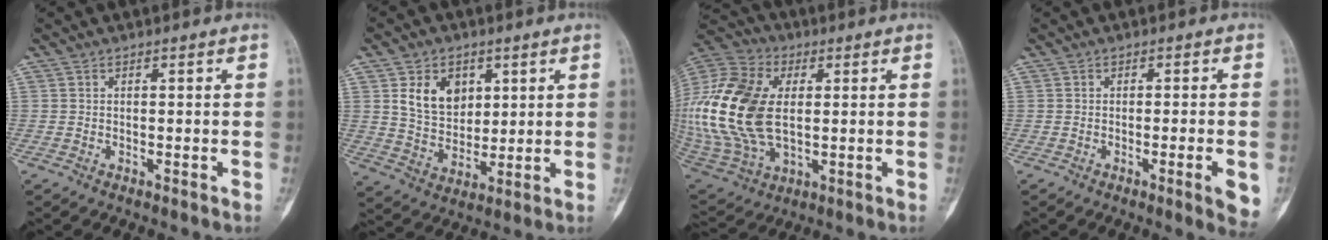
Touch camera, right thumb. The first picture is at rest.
{"total": 10.0, "force": [3.6, 7.3, 5.8], "torque": [-0.066, -0.021, 0.074]}
{"total": 25.0, "force": [1.7, 15.5, 19.5], "torque": [-0.436, -0.010, 0.036]}
{"total": 5.3, "force": [-1.8, 0.5, 4.9], "torque": [-0.067, -0.005, -0.025]}